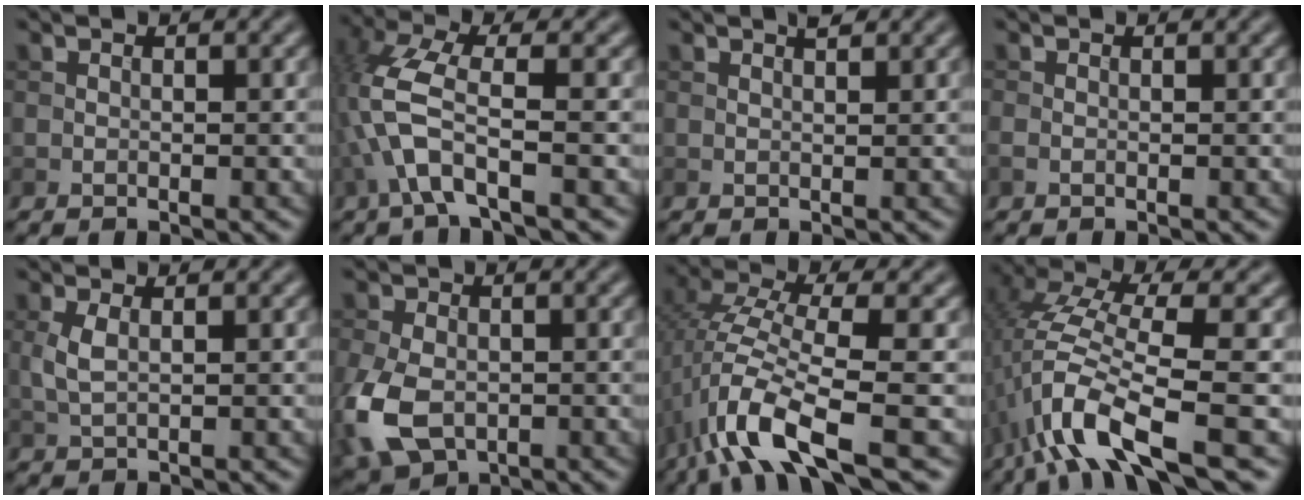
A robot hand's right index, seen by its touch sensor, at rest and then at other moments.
{"total": 5.5, "force": [-2.0, 1.5, 5.0], "torque": [-0.119, 0.008, -0.047]}
{"total": 0.8, "force": [0.7, 0.1, 0.5], "torque": [-0.010, -0.001, 0.012]}
{"total": 0.6, "force": [-0.3, 0.4, 0.4], "torque": [-0.012, -0.003, -0.007]}
{"total": 2.1, "force": [0.3, 0.9, 1.8], "torque": [-0.050, 0.001, 0.008]}
{"total": 8.3, "force": [-2.4, 5.5, 5.7], "torque": [-0.151, -0.025, -0.045]}
{"total": 9.1, "force": [-4.2, 2.2, 7.7], "torque": [-0.153, 0.013, -0.087]}
{"total": 9.5, "force": [-3.5, 2.6, 8.5], "torque": [-0.166, 0.014, -0.076]}